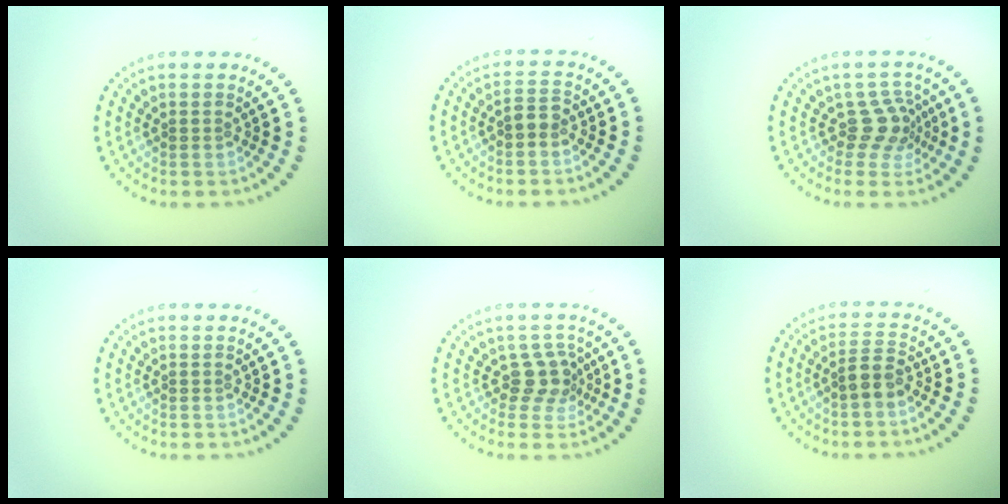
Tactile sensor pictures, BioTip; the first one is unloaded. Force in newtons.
{"total": 1.4, "press": 1.3, "slide": 0.5}
{"total": 2.9, "press": 2.1, "slide": 2.0}
{"total": 0.0}
{"total": 2.5, "press": 1.9, "slide": 1.7}
{"total": 2.2, "press": 1.9, "slide": 1.0}